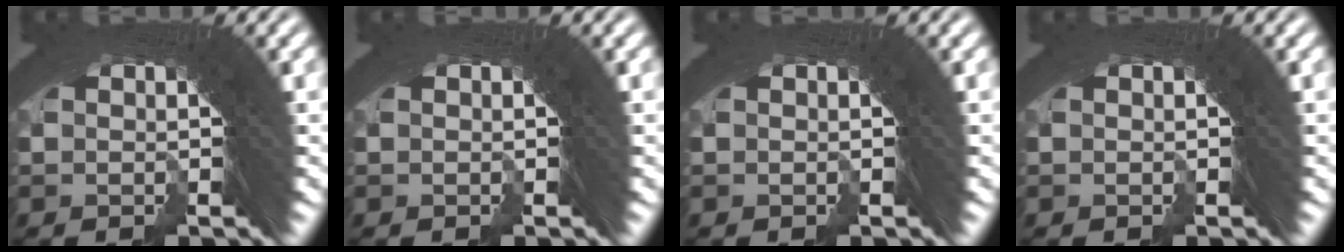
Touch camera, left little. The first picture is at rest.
{"total": 0.0}
{"total": 0.0}
{"total": 0.0}